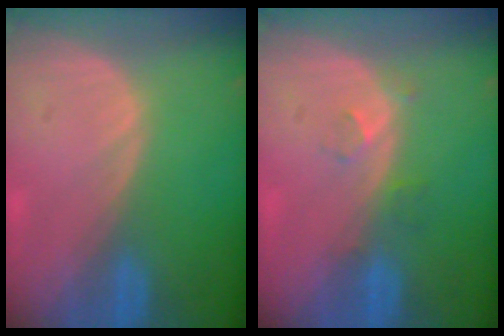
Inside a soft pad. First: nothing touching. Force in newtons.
{"total": 2.7, "press": 2.3, "slide": 1.5}